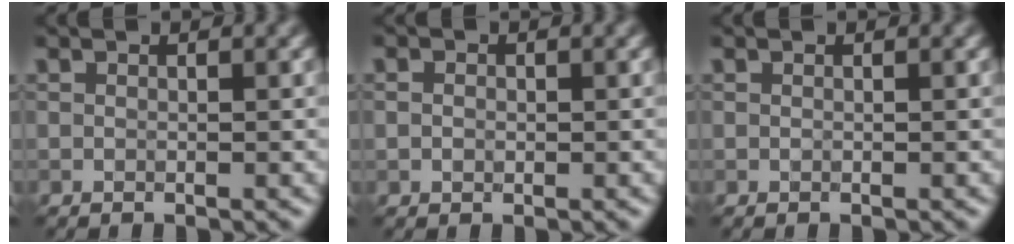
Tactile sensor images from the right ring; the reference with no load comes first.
{"total": 1.0, "force": [0.0, 0.8, 0.5], "torque": [-0.008, -0.001, -0.002]}
{"total": 0.0}